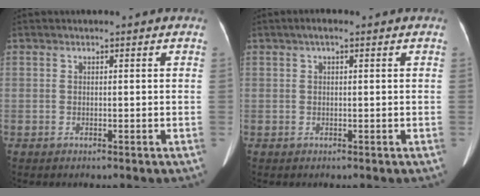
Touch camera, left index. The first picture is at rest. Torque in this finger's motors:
{"motor_torque": [0.14, -0.07, 0.00, 0.02]}